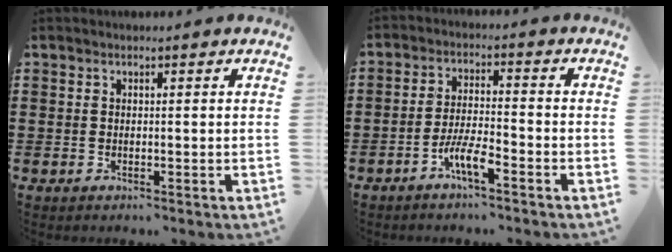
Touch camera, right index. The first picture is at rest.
{"total": 5.3, "force": [-3.4, 0.8, 3.9], "torque": [-0.094, -0.006, -0.069]}